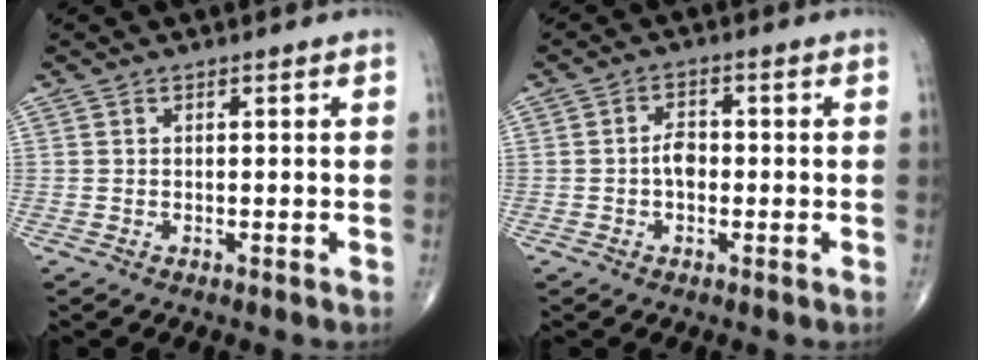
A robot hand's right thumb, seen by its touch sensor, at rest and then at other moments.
{"total": 3.3, "force": [-0.5, 2.2, 2.4], "torque": [-0.032, 0.010, -0.016]}